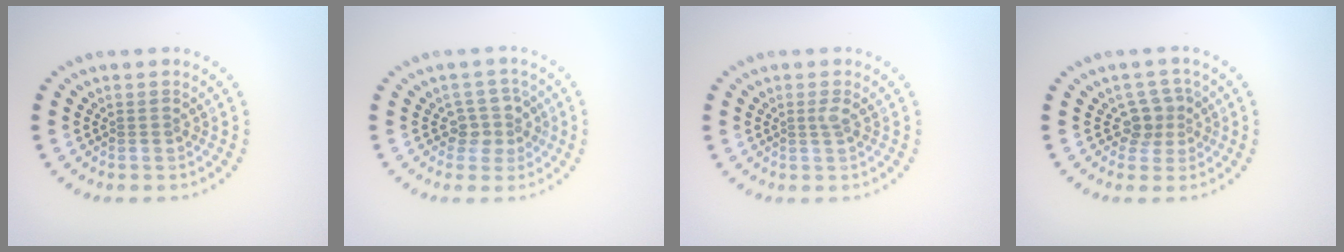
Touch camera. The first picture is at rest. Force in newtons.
{"total": 2.2, "press": 1.9, "slide": 1.2}
{"total": 0.7, "press": 0.6, "slide": 0.5}
{"total": 2.4, "press": 1.8, "slide": 1.5}